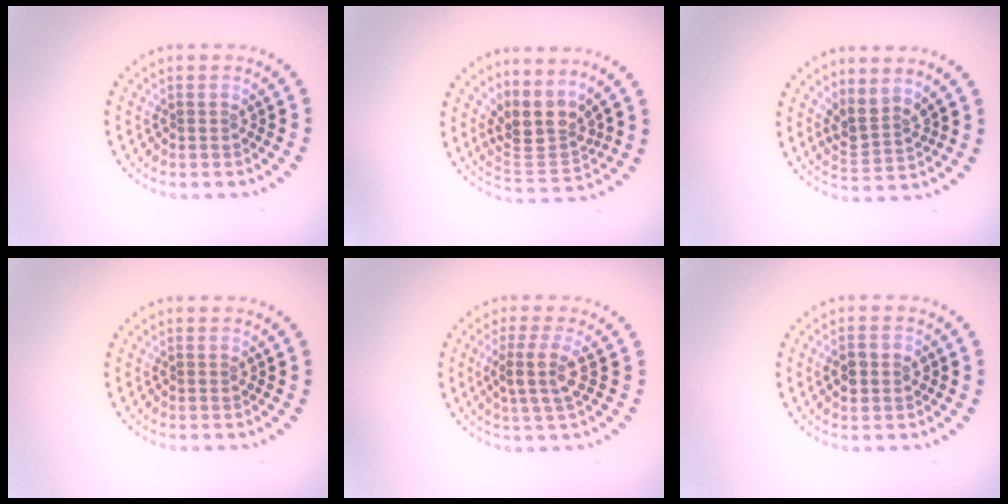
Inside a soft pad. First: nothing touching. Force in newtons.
{"total": 3.9, "press": 2.9, "slide": 2.6}
{"total": 2.6, "press": 1.9, "slide": 1.7}
{"total": 0.0}
{"total": 2.9, "press": 2.4, "slide": 1.7}
{"total": 2.7, "press": 2.7, "slide": 0.2}